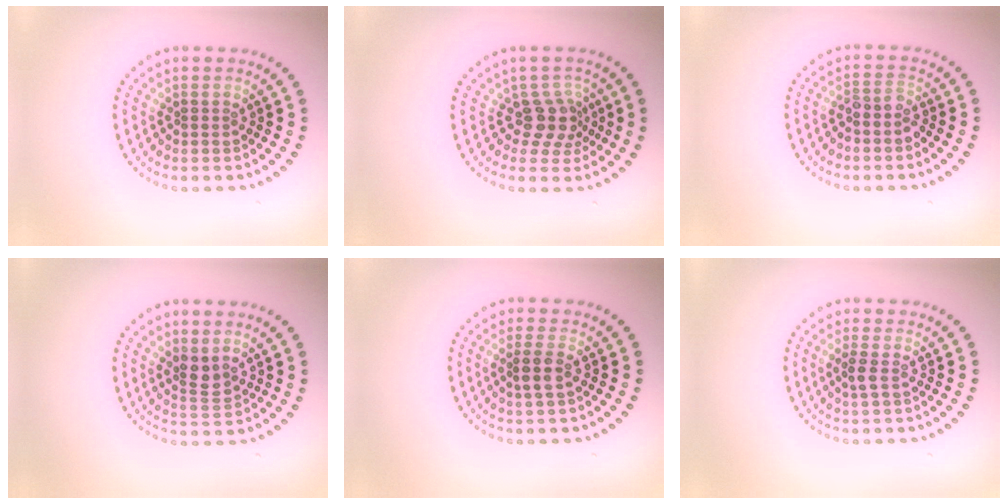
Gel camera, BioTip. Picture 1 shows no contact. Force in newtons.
{"total": 2.7, "press": 2.0, "slide": 1.8}
{"total": 1.9, "press": 1.6, "slide": 1.0}
{"total": 2.0, "press": 1.6, "slide": 1.2}
{"total": 1.9, "press": 1.6, "slide": 1.0}
{"total": 1.2, "press": 1.0, "slide": 0.6}